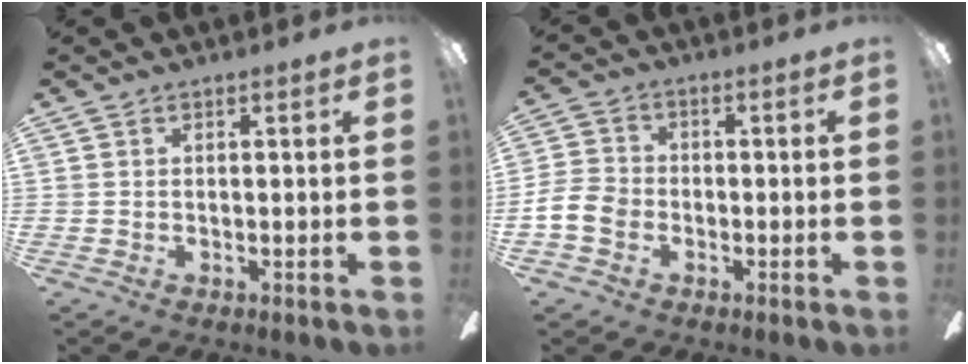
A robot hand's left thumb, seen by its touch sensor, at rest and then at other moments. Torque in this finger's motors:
{"motor_torque": [-0.29, 0.33, 0.13, -0.14, 0.03]}